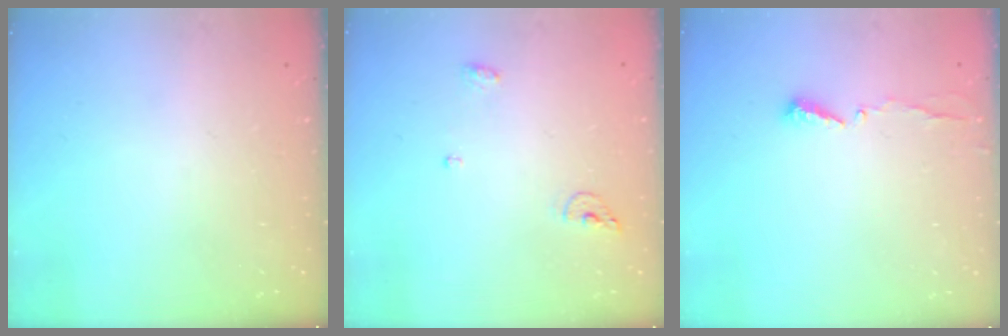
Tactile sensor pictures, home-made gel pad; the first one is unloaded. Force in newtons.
{"total": 5.7, "press": 5.7, "slide": 1.0}
{"total": 4.8, "press": 4.8, "slide": 0.3}